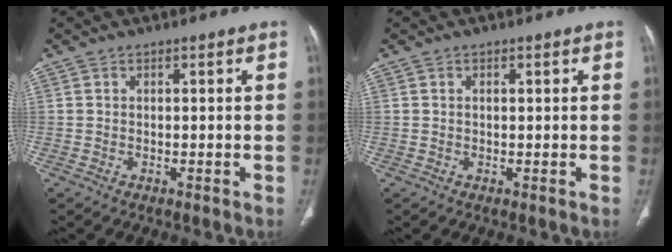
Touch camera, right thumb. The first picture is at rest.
{"total": 0.5, "force": [0.1, 0.2, 0.4], "torque": [-0.008, 0.001, 0.002]}